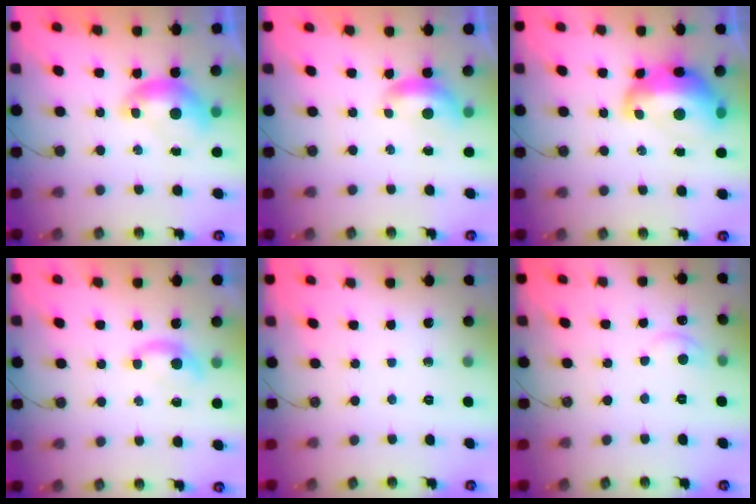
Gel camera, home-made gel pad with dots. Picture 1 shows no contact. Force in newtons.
{"total": 0.9, "press": 0.8, "slide": 0.5}
{"total": 8.3, "press": 8.2, "slide": 1.3}
{"total": 1.0, "press": 0.9, "slide": 0.5}
{"total": 0.0}
{"total": 0.8, "press": 0.3, "slide": 0.7}